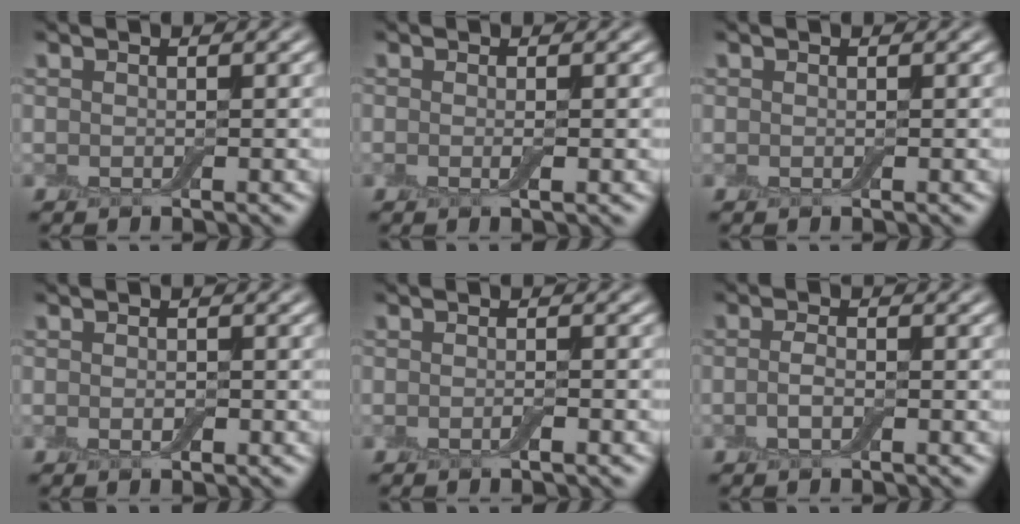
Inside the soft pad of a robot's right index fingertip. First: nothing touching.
{"total": 1.0, "force": [-0.1, 0.2, 1.0], "torque": [-0.018, -0.005, -0.003]}
{"total": 0.0}
{"total": 1.0, "force": [-0.2, 0.6, 0.8], "torque": [-0.016, -0.001, -0.003]}
{"total": 1.1, "force": [-0.5, 0.2, 0.9], "torque": [-0.017, -0.003, -0.010]}
{"total": 1.6, "force": [-0.5, 0.7, 1.4], "torque": [-0.031, -0.001, -0.013]}